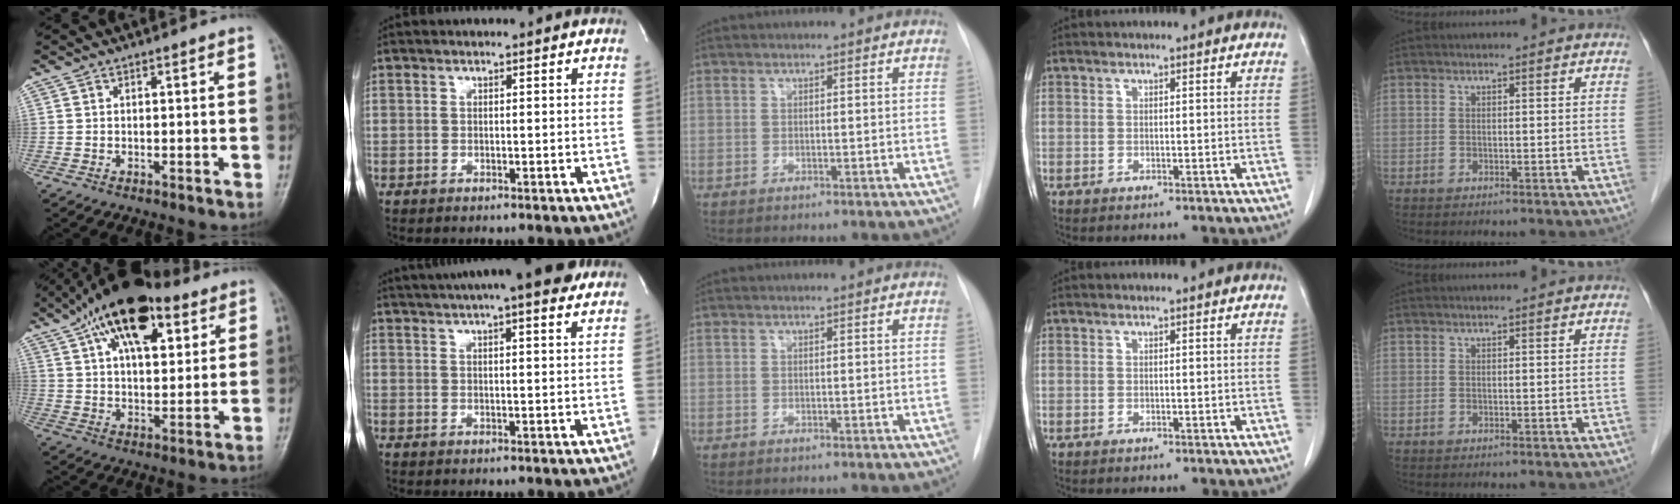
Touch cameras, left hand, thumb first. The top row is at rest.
{"thumb": {"total": 18.0, "force": [9.4, 8.6, 12.6], "torque": [-0.180, -0.016, 0.155]}, "index": {"total": 15.3, "force": [12.3, 1.9, 8.9], "torque": [-0.146, 0.029, 0.163]}}